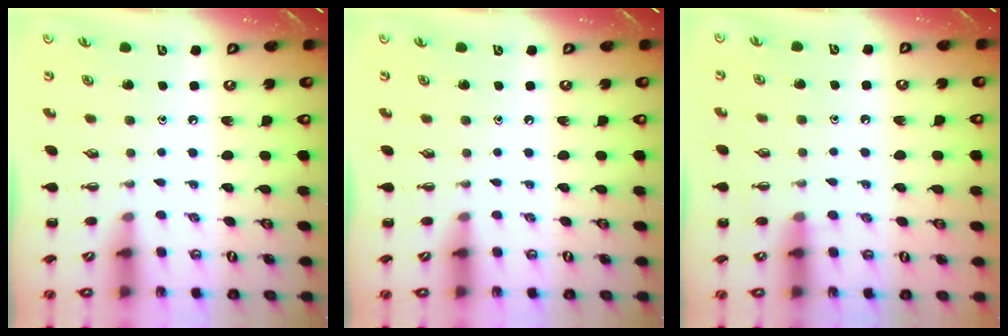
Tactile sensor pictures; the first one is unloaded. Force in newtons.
{"total": 0.0}
{"total": 5.6, "press": 5.2, "slide": 2.2}